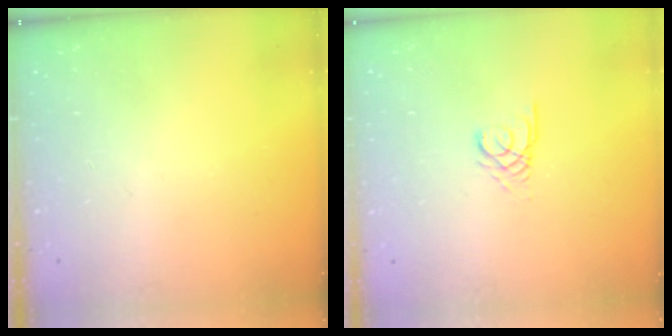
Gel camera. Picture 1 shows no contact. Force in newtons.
{"total": 2.7, "press": 2.7, "slide": 0.3}